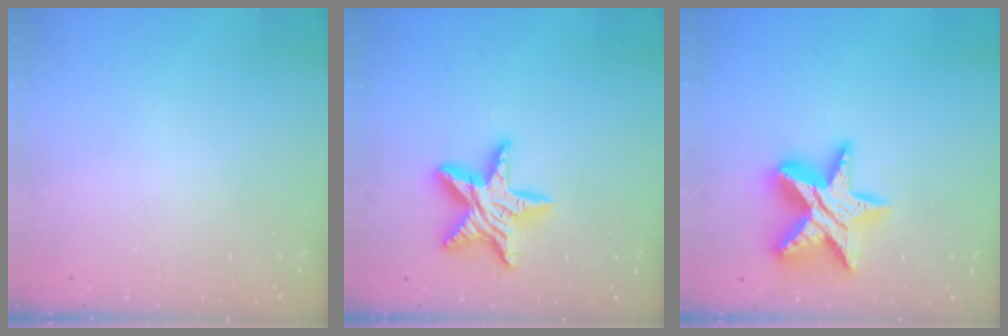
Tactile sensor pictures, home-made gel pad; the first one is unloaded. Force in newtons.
{"total": 14.0, "press": 13.9, "slide": 0.7}
{"total": 17.2, "press": 17.1, "slide": 1.3}